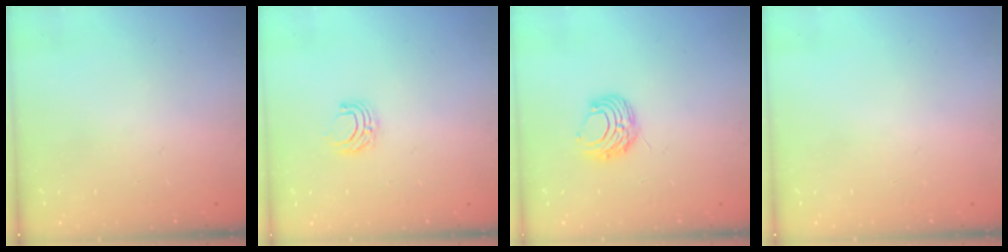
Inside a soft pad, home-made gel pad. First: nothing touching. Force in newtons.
{"total": 5.2, "press": 5.2, "slide": 0.4}
{"total": 7.6, "press": 7.6, "slide": 0.5}
{"total": 0.0}